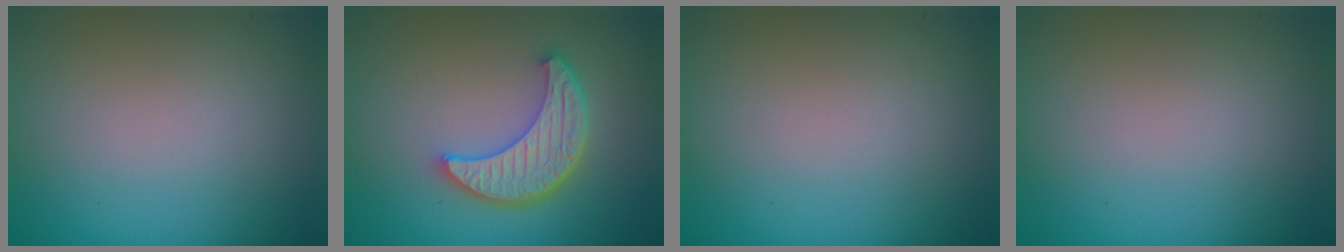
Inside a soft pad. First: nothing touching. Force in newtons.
{"total": 5.8, "press": 4.4, "slide": 3.8}
{"total": 0.0}
{"total": 0.0}